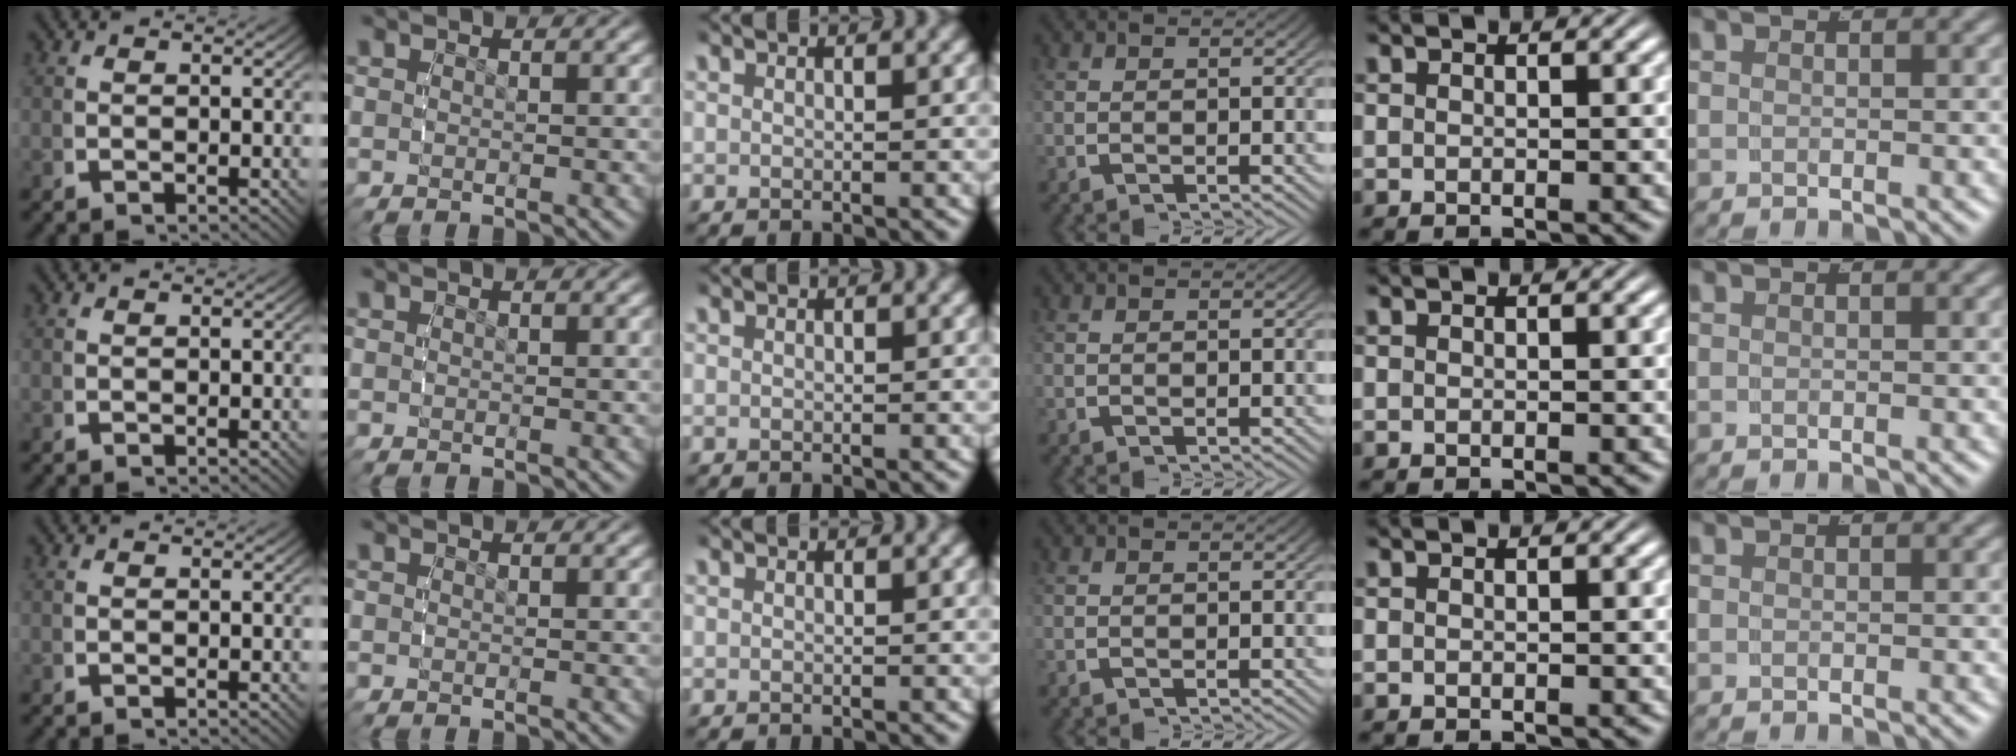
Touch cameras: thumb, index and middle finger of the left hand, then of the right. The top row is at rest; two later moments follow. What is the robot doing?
{"motion": "reach", "object": "pencil case"}